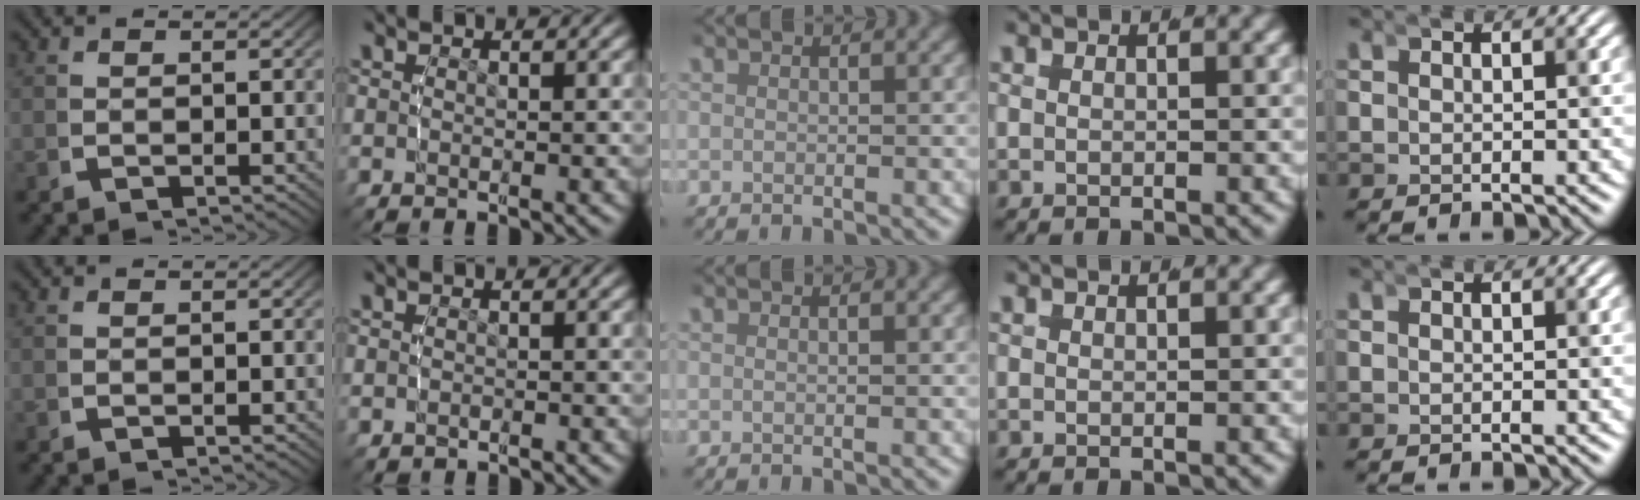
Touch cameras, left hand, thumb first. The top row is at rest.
{"ring": {"total": 0.6, "force": [0.6, 0.2, 0.1], "torque": [0.002, 0.005, 0.007]}}